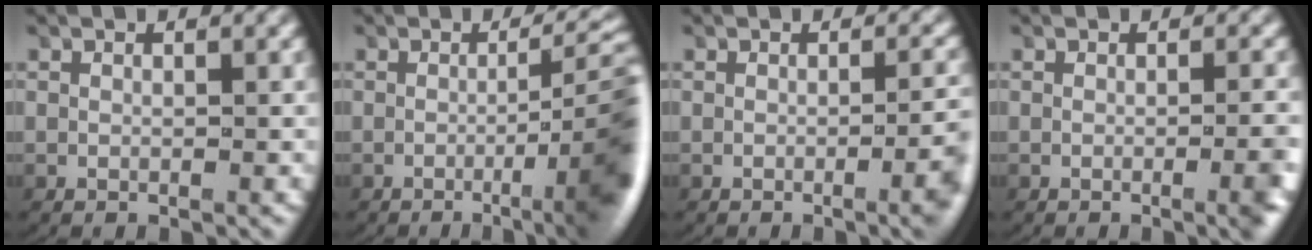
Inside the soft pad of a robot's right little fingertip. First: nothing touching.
{"total": 8.7, "force": [-2.2, 2.5, 8.0], "torque": [-0.079, 0.001, -0.041]}
{"total": 3.0, "force": [-0.8, 0.4, 2.9], "torque": [-0.029, 0.004, -0.015]}
{"total": 1.9, "force": [-0.6, 0.0, 1.8], "torque": [-0.020, 0.005, -0.013]}